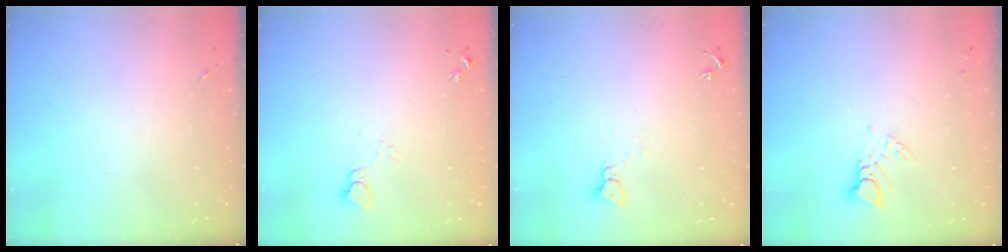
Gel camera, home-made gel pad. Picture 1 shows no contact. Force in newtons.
{"total": 3.5, "press": 3.5, "slide": 0.4}
{"total": 2.2, "press": 2.2, "slide": 0.2}
{"total": 3.8, "press": 3.8, "slide": 0.2}